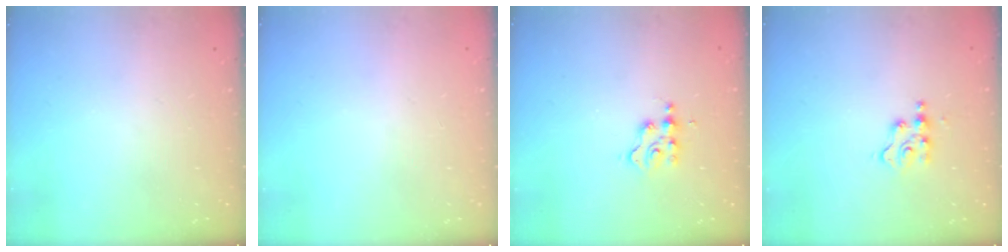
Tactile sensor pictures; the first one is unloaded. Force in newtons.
{"total": 0.7, "press": 0.7, "slide": 0.2}
{"total": 3.0, "press": 3.0, "slide": 0.2}
{"total": 2.3, "press": 2.2, "slide": 0.3}